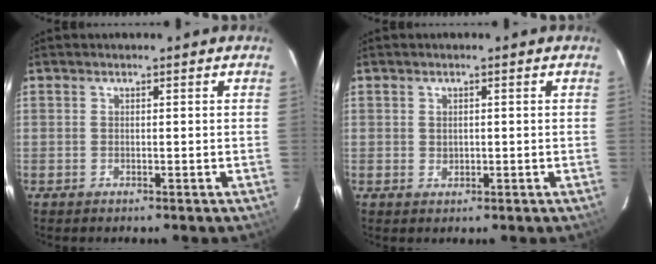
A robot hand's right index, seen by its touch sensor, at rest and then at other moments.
{"total": 1.1, "force": [0.3, 1.0, 0.4], "torque": [-0.006, 0.003, 0.007]}